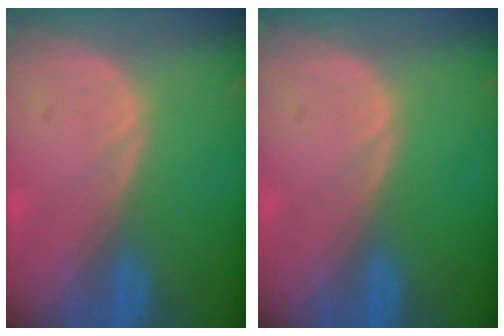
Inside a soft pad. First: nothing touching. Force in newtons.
{"total": 0.0}